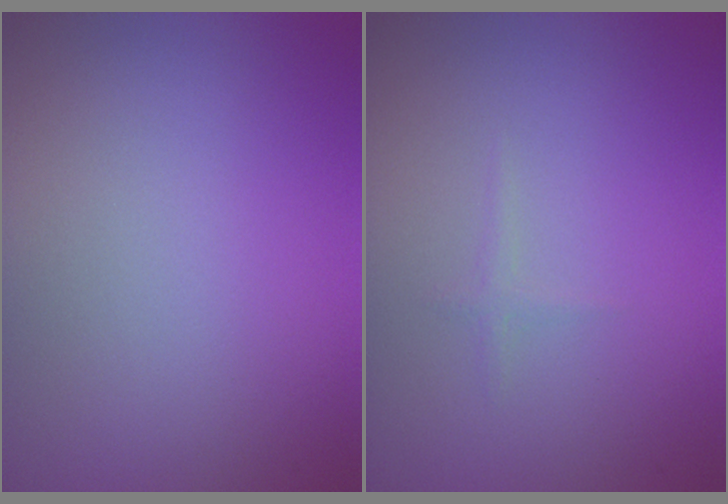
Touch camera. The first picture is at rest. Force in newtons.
{"total": 0.5, "press": 0.5, "slide": 0.0}